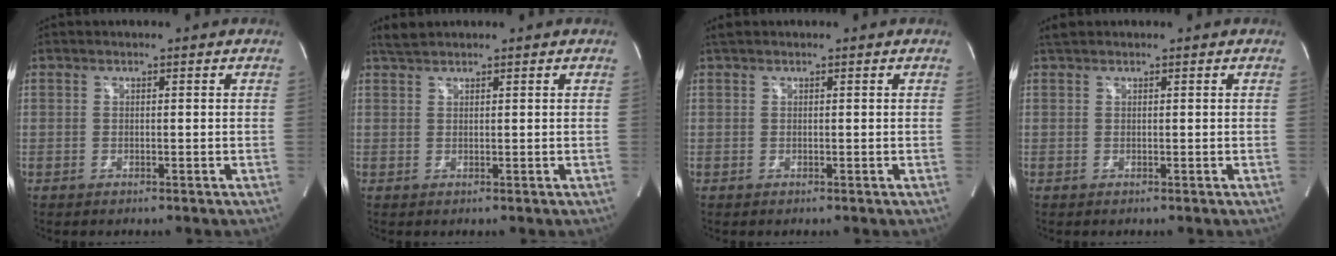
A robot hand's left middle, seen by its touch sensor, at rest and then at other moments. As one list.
[{"total": 1.8, "force": [1.7, 0.1, 0.4], "torque": [-0.016, 0.009, 0.038]}, {"total": 0.9, "force": [0.8, 0.2, 0.4], "torque": [-0.017, 0.016, 0.019]}, {"total": 1.2, "force": [1.1, 0.3, 0.3], "torque": [-0.014, 0.013, 0.024]}]